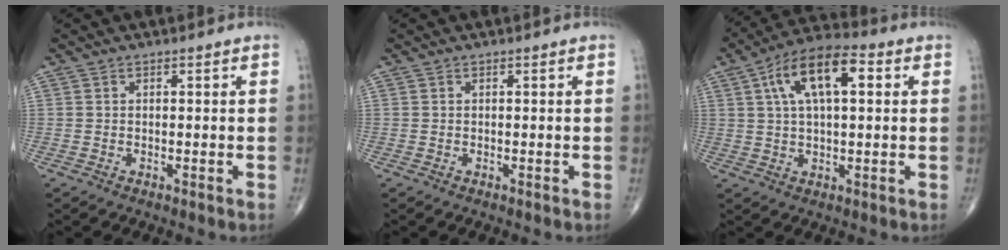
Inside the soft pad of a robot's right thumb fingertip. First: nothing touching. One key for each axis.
{"total": 0.0}
{"total": 13.1, "fx": 3.8, "fy": 5.7, "fz": 11.2, "tx": -0.193, "ty": 0.022, "tz": 0.059}